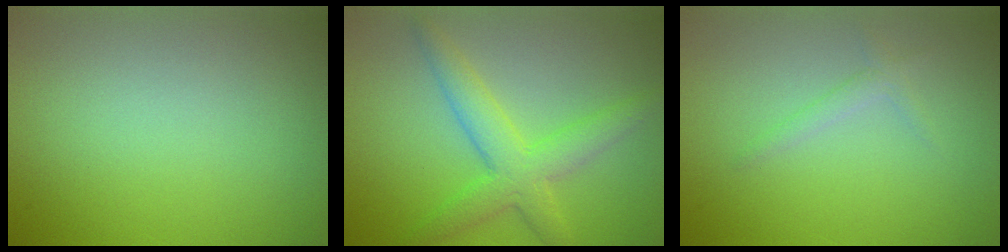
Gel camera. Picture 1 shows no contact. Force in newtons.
{"total": 4.5, "press": 4.5, "slide": 0.1}
{"total": 1.1, "press": 1.1, "slide": 0.1}